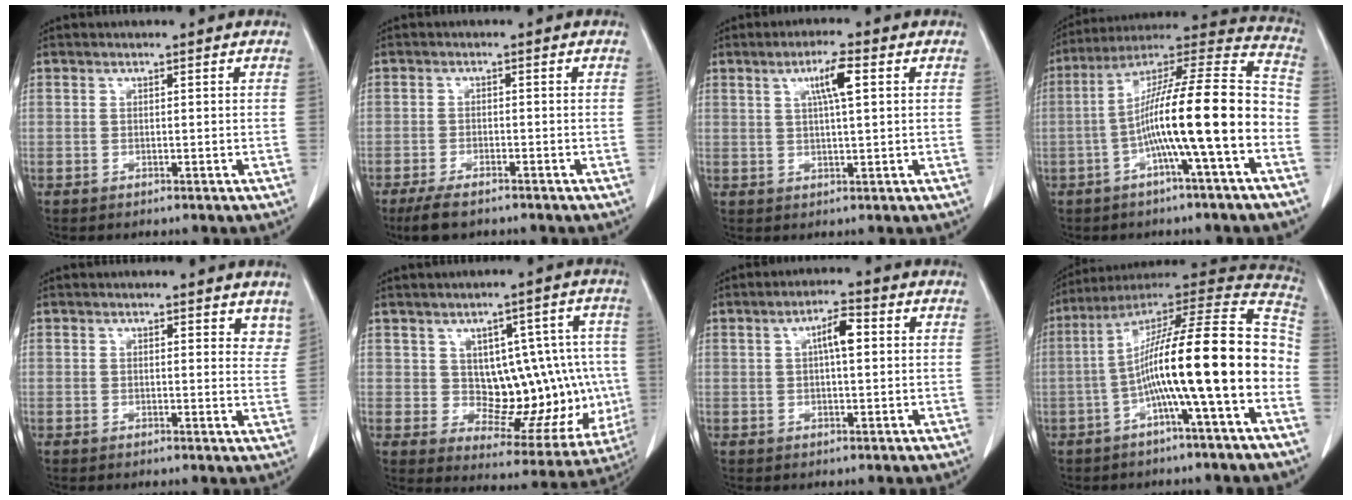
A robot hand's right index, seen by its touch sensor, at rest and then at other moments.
{"total": 4.9, "force": [-3.8, 1.3, 2.8], "torque": [-0.054, -0.009, -0.063]}
{"total": 4.9, "force": [1.7, 0.3, 4.6], "torque": [-0.082, 0.004, 0.029]}
{"total": 17.4, "force": [-4.6, 0.5, 16.7], "torque": [-0.276, 0.025, -0.080]}
{"total": 4.4, "force": [3.7, 1.8, 1.6], "torque": [0.001, -0.015, 0.031]}
{"total": 13.9, "force": [0.6, 7.8, 11.5], "torque": [-0.122, 0.026, 0.031]}
{"total": 4.6, "force": [0.9, 1.1, 4.4], "torque": [-0.076, 0.013, 0.012]}
{"total": 19.8, "force": [-4.1, 0.6, 19.4], "torque": [-0.305, 0.031, -0.071]}